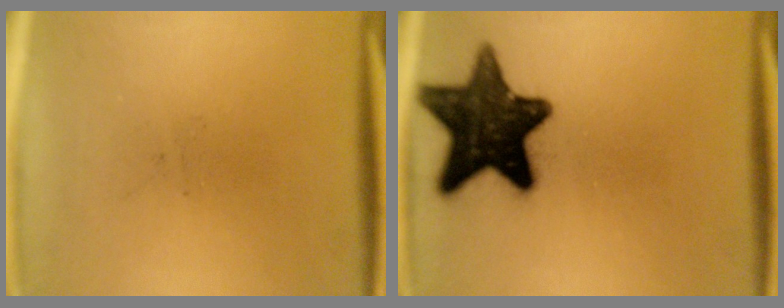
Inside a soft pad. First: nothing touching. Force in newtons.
{"total": 16.6}